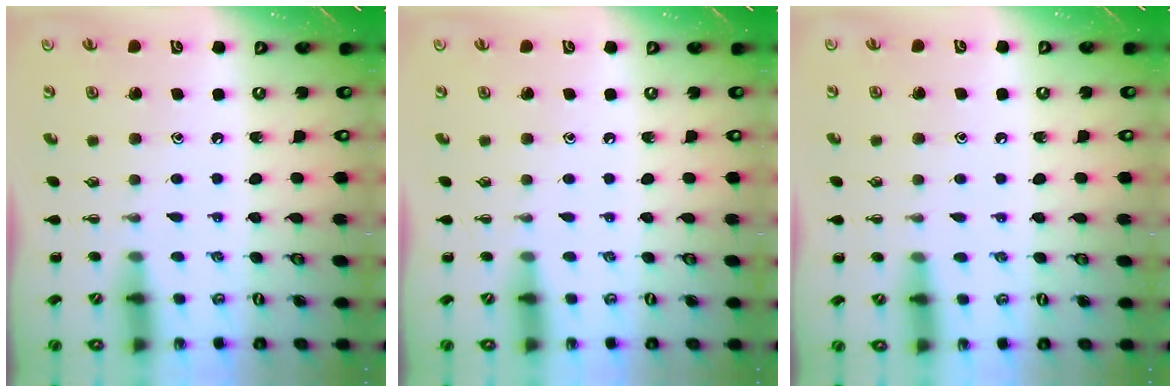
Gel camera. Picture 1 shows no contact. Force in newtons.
{"total": 0.0}
{"total": 7.5, "press": 7.1, "slide": 2.3}